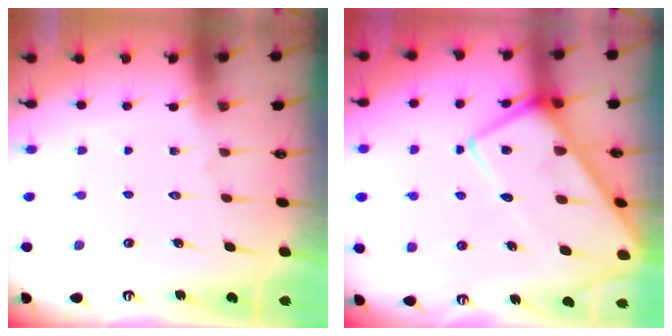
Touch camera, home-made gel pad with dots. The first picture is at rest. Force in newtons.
{"total": 16.2, "press": 16.1, "slide": 1.6}